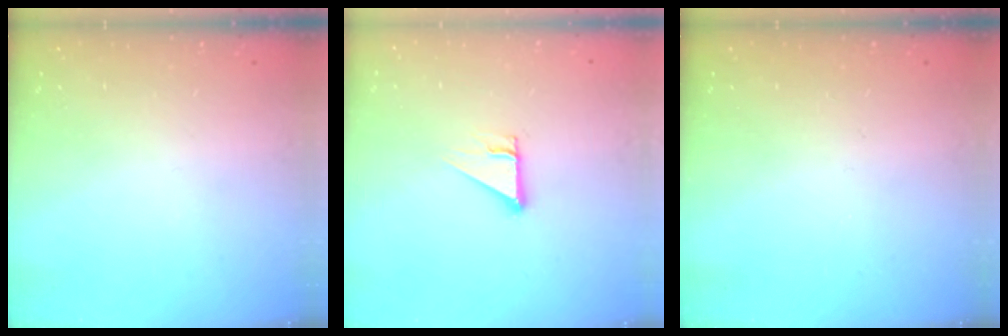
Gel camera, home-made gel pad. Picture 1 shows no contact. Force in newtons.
{"total": 2.7, "press": 2.7, "slide": 0.0}
{"total": 0.0}